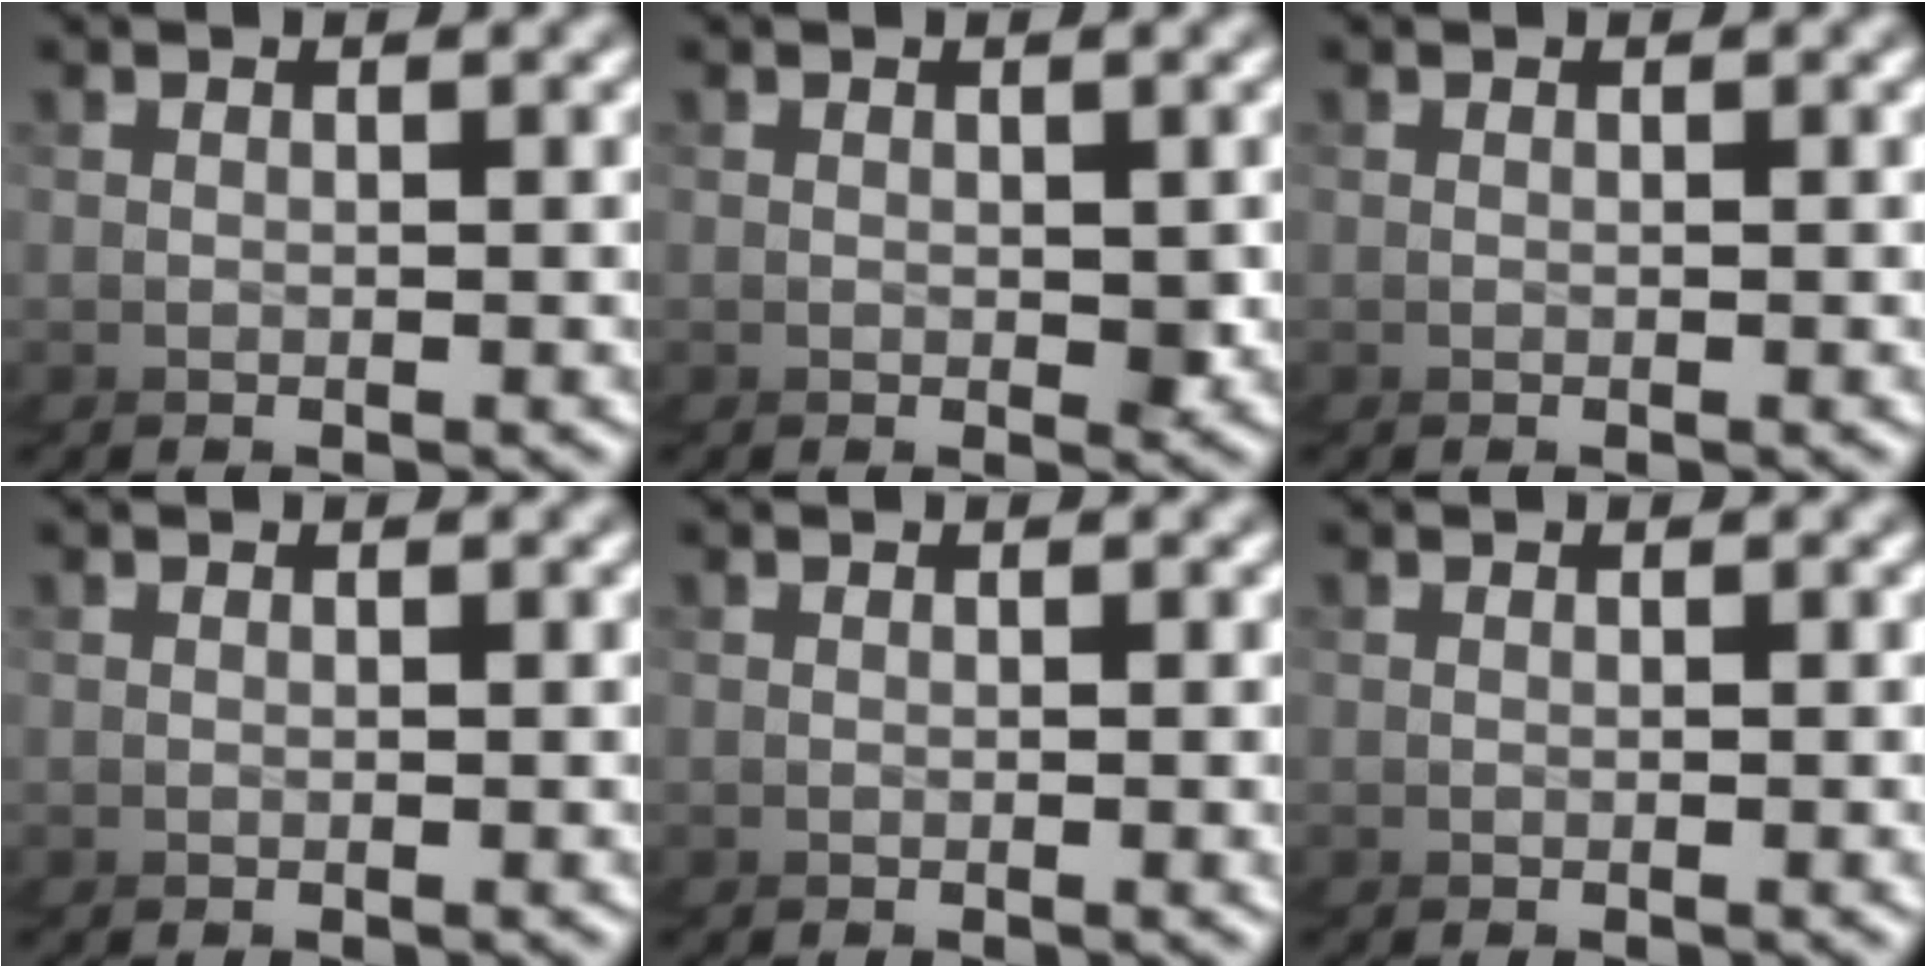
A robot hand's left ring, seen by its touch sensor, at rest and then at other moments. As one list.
[{"total": 0.8, "force": [0.6, 0.0, -0.5], "torque": [0.005, 0.005, 0.006]}, {"total": 0.0}, {"total": 0.0}, {"total": 0.7, "force": [0.2, -0.7, -0.2], "torque": [0.001, 0.006, 0.000]}, {"total": 0.0}]